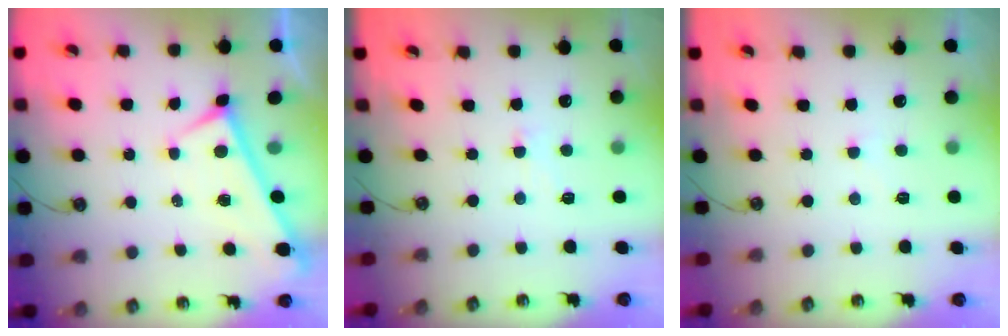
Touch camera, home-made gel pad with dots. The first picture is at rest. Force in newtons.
{"total": 1.5, "press": 1.4, "slide": 0.6}
{"total": 4.2, "press": 4.1, "slide": 0.4}